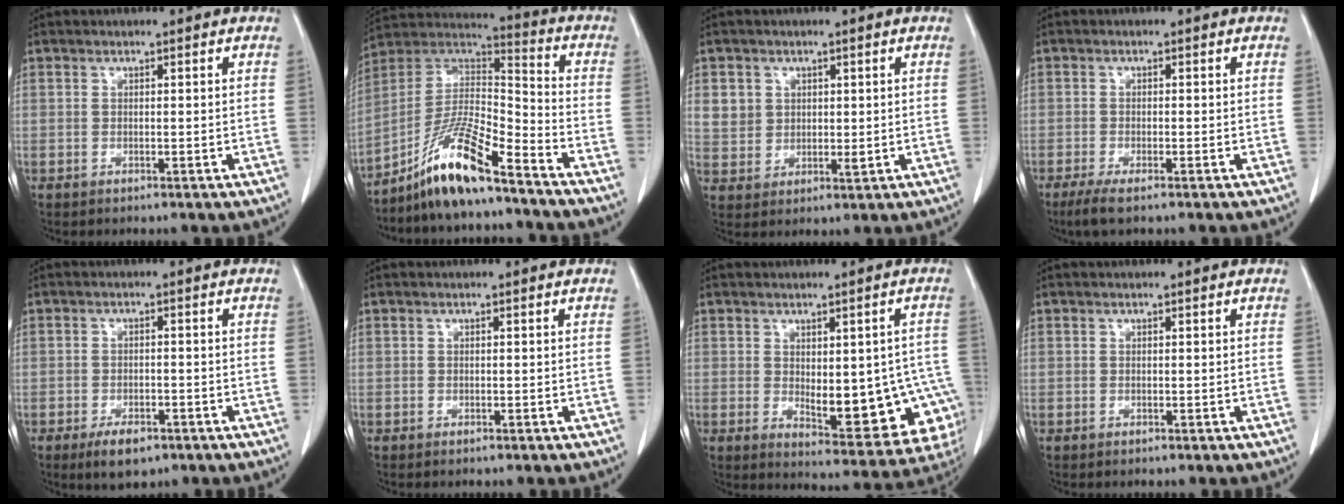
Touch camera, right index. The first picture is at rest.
{"total": 13.2, "force": [-9.7, 1.3, 9.0], "torque": [-0.178, 0.008, -0.178]}
{"total": 5.1, "force": [1.9, 4.6, 1.4], "torque": [-0.022, -0.002, 0.041]}
{"total": 3.5, "force": [-2.4, 0.5, 2.5], "torque": [-0.049, -0.010, -0.044]}
{"total": 4.7, "force": [-3.0, 2.0, 3.0], "torque": [-0.053, -0.003, -0.043]}
{"total": 0.0}
{"total": 14.8, "force": [-2.8, 6.3, 13.1], "torque": [-0.118, 0.005, -0.016]}
{"total": 0.0}